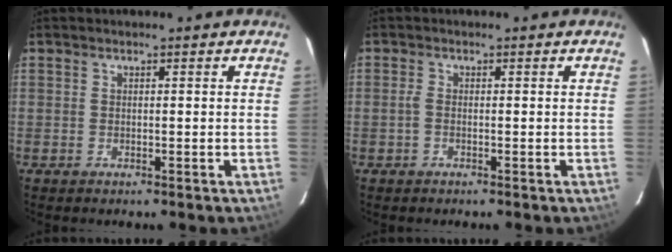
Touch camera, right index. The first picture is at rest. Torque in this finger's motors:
{"motor_torque": [0.08, 0.04, 0.21, 0.03]}